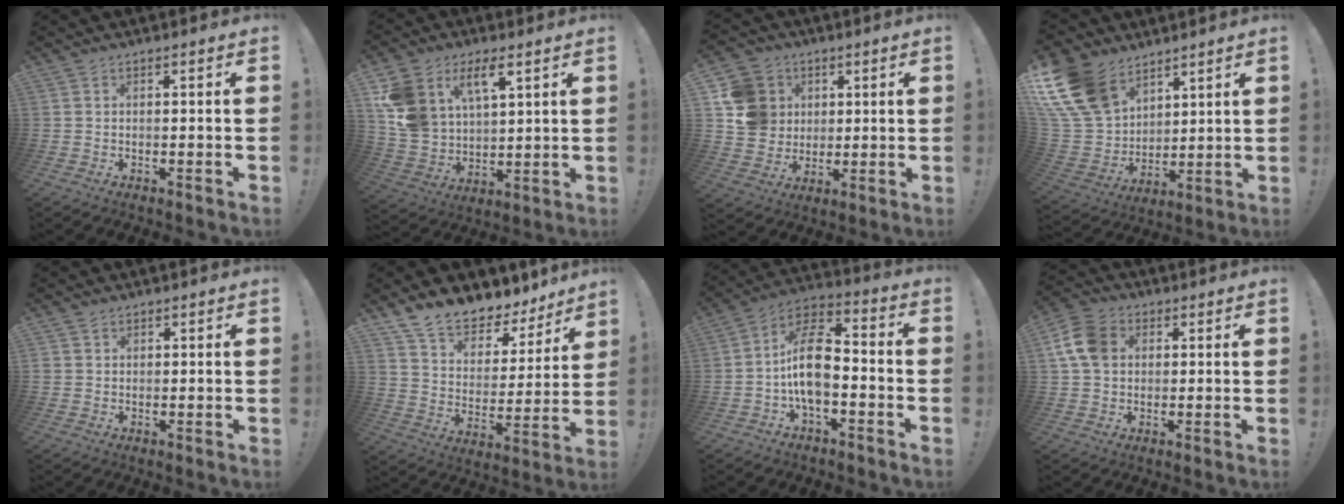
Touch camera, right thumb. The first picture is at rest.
{"total": 13.1, "force": [7.1, 8.6, 6.8], "torque": [-0.152, -0.034, 0.139]}
{"total": 13.7, "force": [3.5, 12.4, 4.6], "torque": [-0.073, -0.007, 0.077]}
{"total": 19.0, "force": [11.0, 12.1, 9.5], "torque": [-0.193, -0.062, 0.217]}
{"total": 1.6, "force": [1.0, 1.2, -0.2], "torque": [0.013, -0.001, 0.017]}
{"total": 12.2, "force": [10.8, 4.7, 3.4], "torque": [-0.071, -0.094, 0.194]}
{"total": 13.8, "force": [-2.8, 7.9, 11.0], "torque": [-0.195, 0.025, -0.047]}
{"total": 10.9, "force": [2.4, 8.5, 6.4], "torque": [-0.121, 0.006, 0.049]}